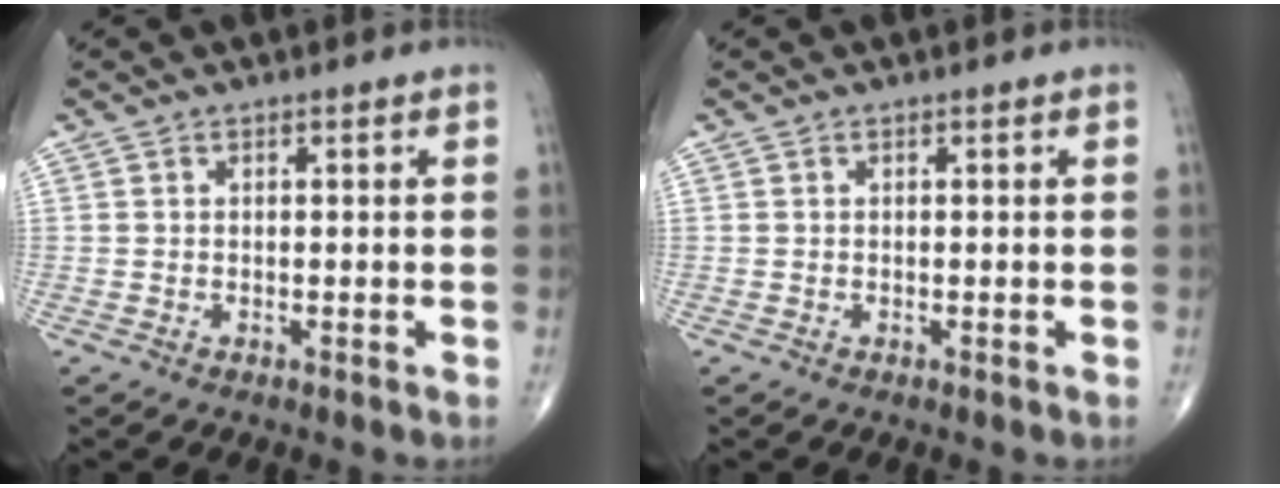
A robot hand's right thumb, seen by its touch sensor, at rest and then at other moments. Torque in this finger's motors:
{"motor_torque": [-0.07, 0.15, -0.07, -0.06, 0.02]}